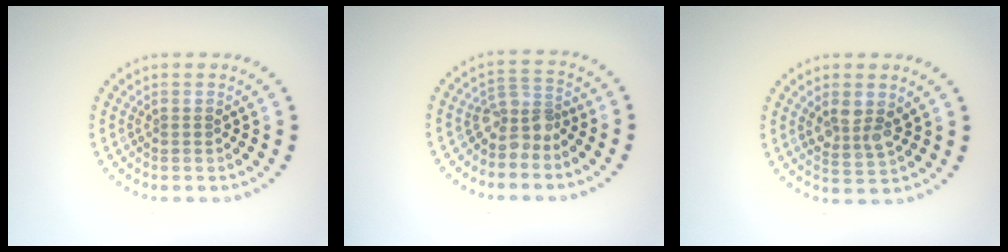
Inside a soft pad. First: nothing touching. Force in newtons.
{"total": 2.7, "press": 1.9, "slide": 1.9}
{"total": 2.8, "press": 2.6, "slide": 1.1}